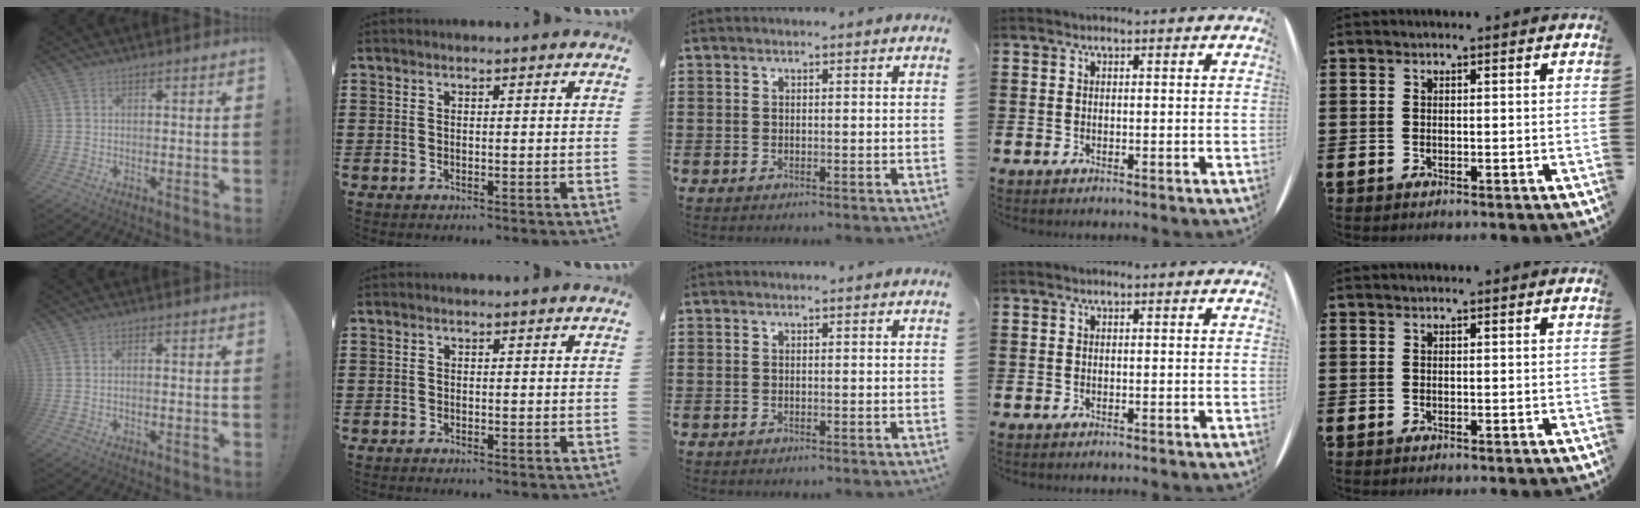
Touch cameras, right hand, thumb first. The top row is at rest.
{"thumb": {"total": 0.6, "force": [-0.4, 0.0, 0.4], "torque": [-0.006, 0.002, -0.008]}, "index": {"total": 0.6, "force": [-0.6, 0.1, 0.0], "torque": [-0.001, 0.000, -0.013]}}